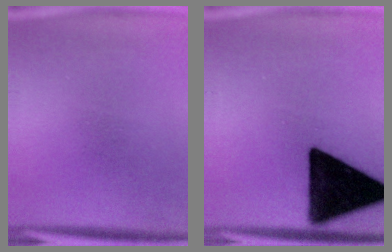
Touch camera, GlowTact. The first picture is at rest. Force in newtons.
{"total": 18.8}